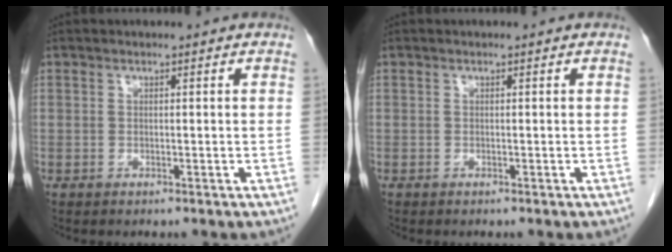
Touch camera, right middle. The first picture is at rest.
{"total": 0.0}